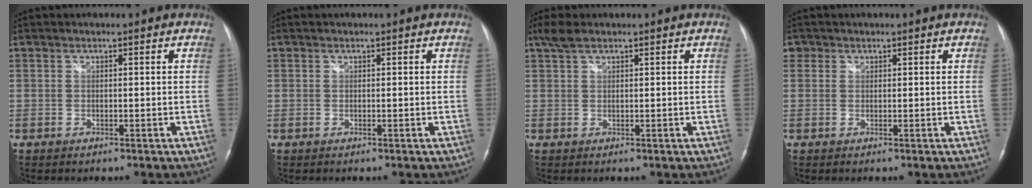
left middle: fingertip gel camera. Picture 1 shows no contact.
{"total": 0.0}
{"total": 2.4, "force": [1.9, 0.6, 1.4], "torque": [-0.034, 0.014, 0.041]}
{"total": 1.4, "force": [0.7, 1.2, 0.2], "torque": [0.009, 0.002, 0.009]}